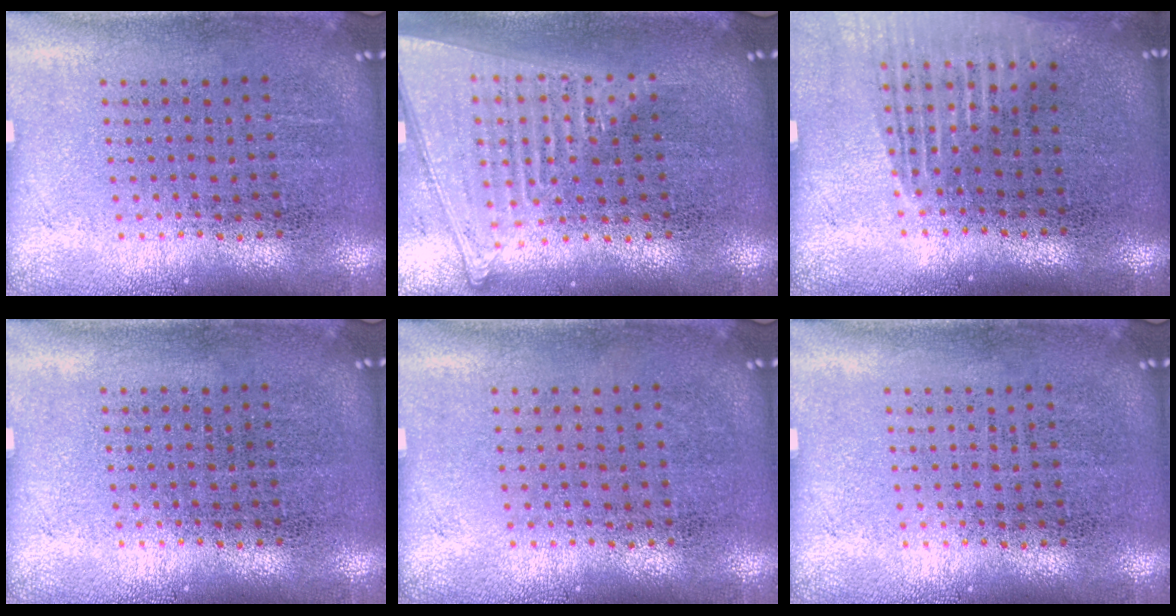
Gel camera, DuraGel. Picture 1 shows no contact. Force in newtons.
{"total": 1.8, "press": 1.6, "slide": 0.7}
{"total": 1.5, "press": 1.3, "slide": 0.6}
{"total": 0.0}
{"total": 0.0}
{"total": 0.0}